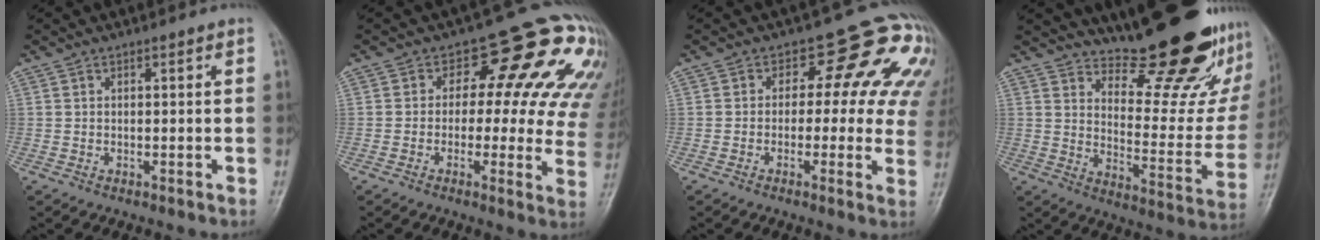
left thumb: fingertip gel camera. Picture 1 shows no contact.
{"total": 16.3, "force": [5.3, 9.5, 12.2], "torque": [-0.085, 0.001, 0.037]}
{"total": 12.9, "force": [3.0, 8.0, 9.6], "torque": [-0.055, 0.004, 0.013]}
{"total": 24.3, "force": [19.2, 6.7, 13.2], "torque": [-0.152, -0.148, 0.259]}